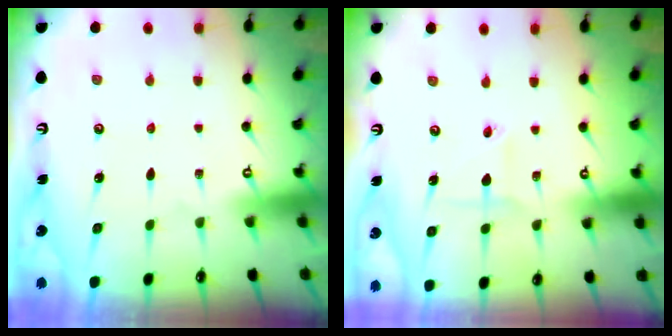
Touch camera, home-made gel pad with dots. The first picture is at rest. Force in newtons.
{"total": 3.0, "press": 2.9, "slide": 0.6}